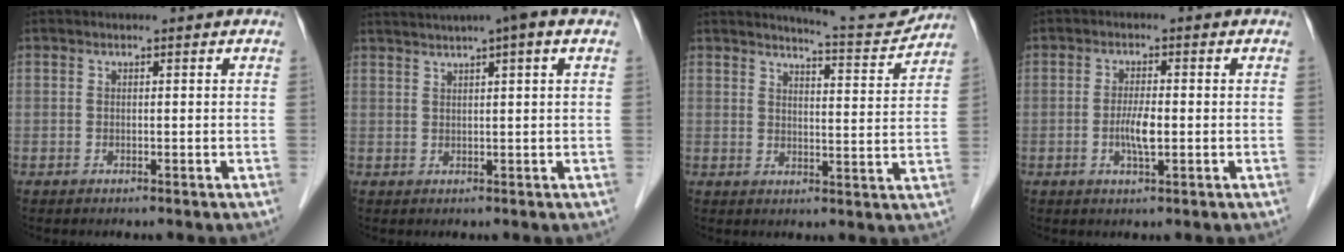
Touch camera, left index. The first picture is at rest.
{"total": 8.8, "force": [6.2, -0.1, 6.2], "torque": [-0.102, 0.035, 0.085]}
{"total": 7.8, "force": [7.8, -0.2, 1.0], "torque": [-0.022, -0.019, 0.100]}
{"total": 3.4, "force": [-0.6, 0.6, 3.3], "torque": [-0.068, -0.003, -0.011]}